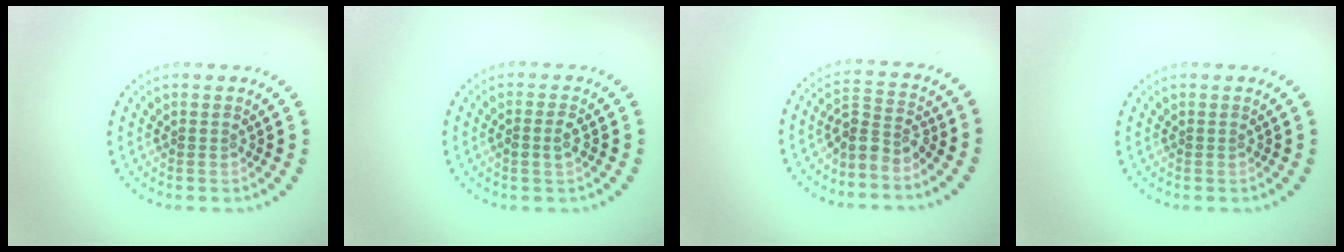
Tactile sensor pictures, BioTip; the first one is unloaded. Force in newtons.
{"total": 1.5, "press": 1.5, "slide": 0.3}
{"total": 2.7, "press": 2.0, "slide": 1.9}
{"total": 0.0}